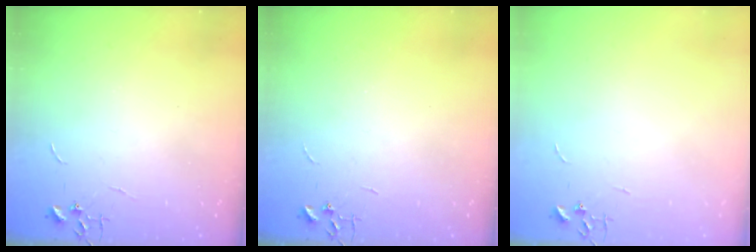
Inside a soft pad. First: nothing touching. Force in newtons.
{"total": 0.0}
{"total": 0.0}